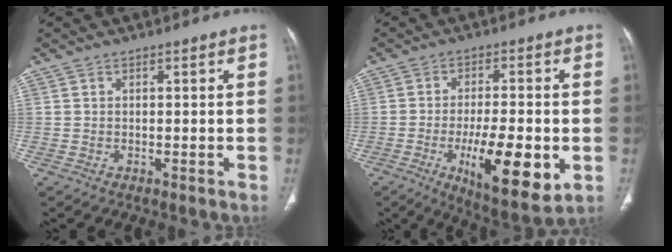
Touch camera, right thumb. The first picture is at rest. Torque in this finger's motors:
{"motor_torque": [2.08, 1.94, 0.86, -0.88, 0.52]}